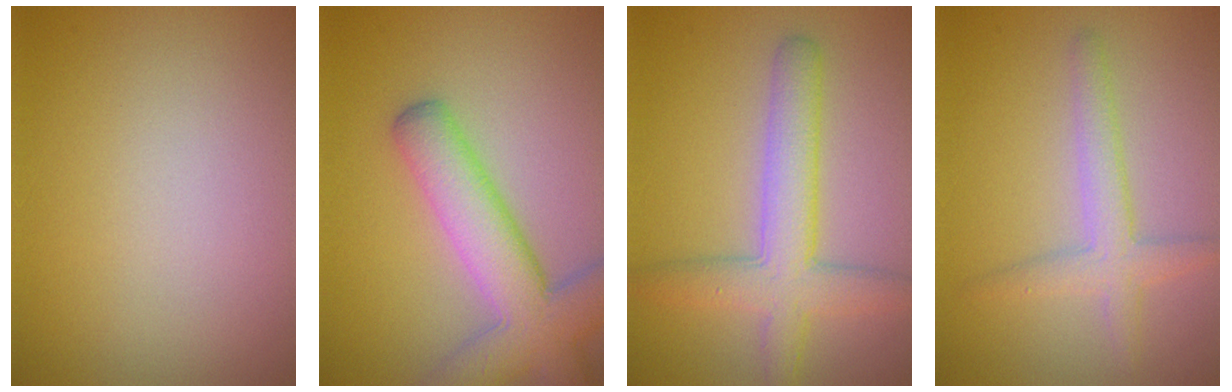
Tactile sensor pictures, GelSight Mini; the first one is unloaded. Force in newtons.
{"total": 7.3, "press": 7.2, "slide": 0.4}
{"total": 5.1, "press": 5.1, "slide": 0.3}
{"total": 2.8, "press": 2.8, "slide": 0.2}